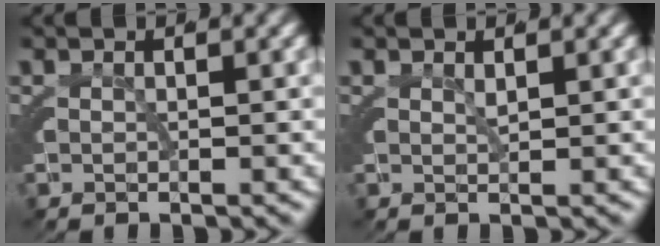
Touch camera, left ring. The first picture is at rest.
{"total": 0.7, "force": [0.6, 0.1, 0.3], "torque": [-0.008, -0.005, 0.016]}